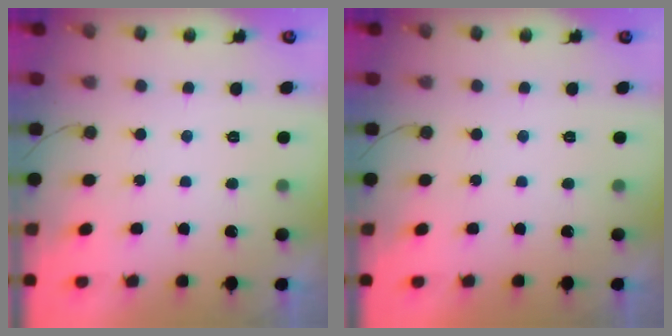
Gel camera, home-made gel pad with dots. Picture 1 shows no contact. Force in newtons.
{"total": 1.7, "press": 1.7, "slide": 0.1}